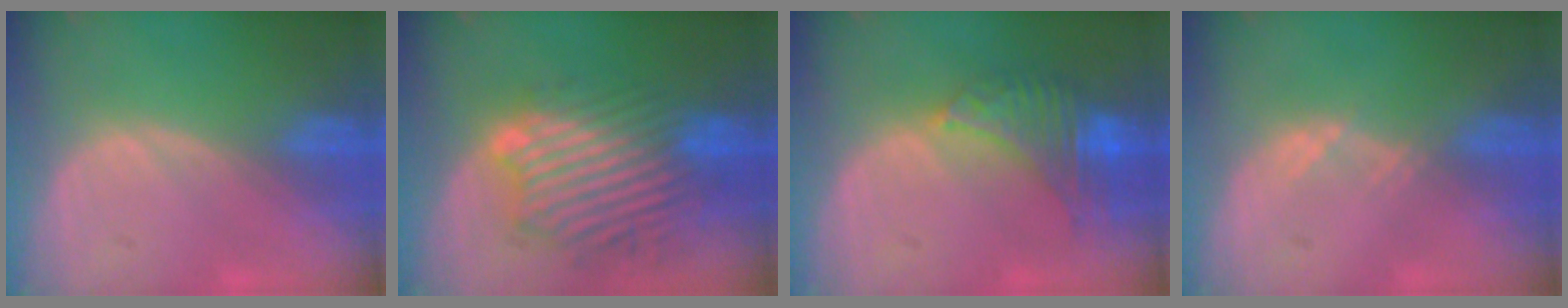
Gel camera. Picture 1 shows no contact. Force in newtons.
{"total": 10.9, "press": 10.2, "slide": 3.9}
{"total": 8.1, "press": 6.9, "slide": 4.1}
{"total": 1.3, "press": 1.1, "slide": 0.7}